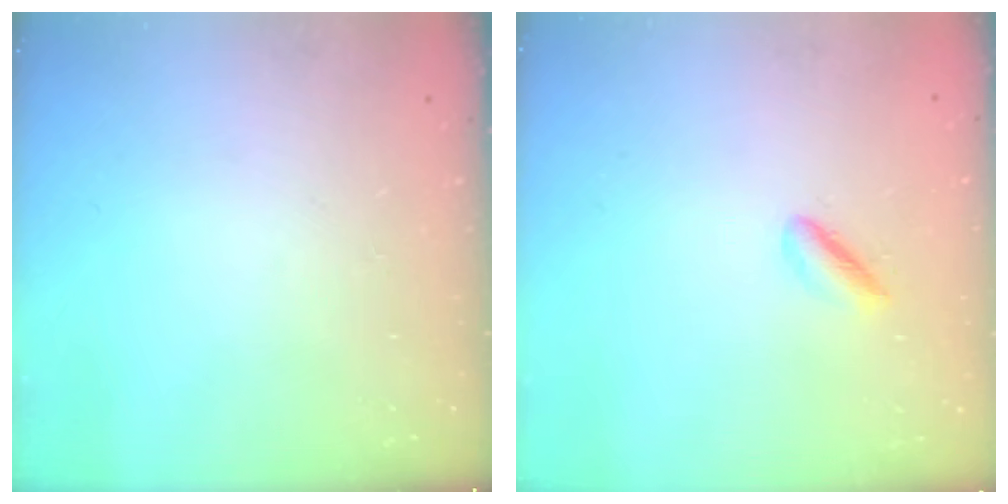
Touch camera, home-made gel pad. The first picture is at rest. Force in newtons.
{"total": 2.2, "press": 2.0, "slide": 1.0}